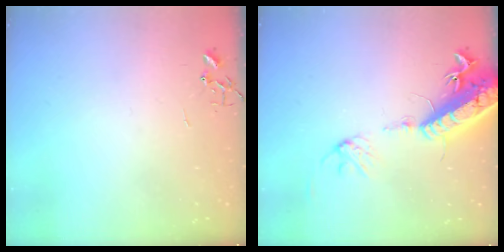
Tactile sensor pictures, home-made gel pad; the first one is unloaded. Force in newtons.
{"total": 18.2, "press": 17.7, "slide": 4.2}